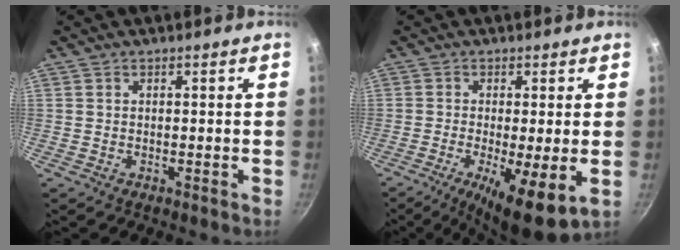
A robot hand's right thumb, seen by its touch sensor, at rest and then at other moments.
{"total": 11.8, "force": [-3.5, 3.2, 10.8], "torque": [-0.177, -0.023, -0.049]}